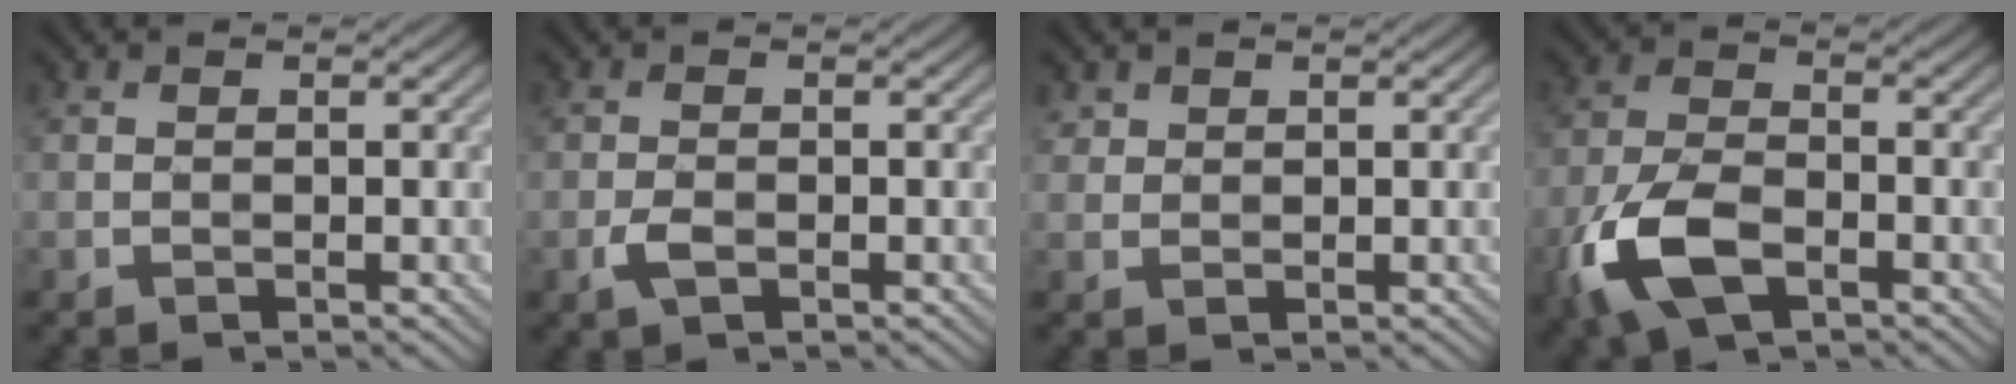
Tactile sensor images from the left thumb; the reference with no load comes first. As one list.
[{"total": 1.9, "force": [-0.8, 0.9, 1.5], "torque": [-0.037, 0.002, -0.017]}, {"total": 1.7, "force": [1.3, 1.1, 0.1], "torque": [-0.006, 0.002, 0.027]}, {"total": 9.1, "force": [-4.3, 4.6, 6.7], "torque": [-0.164, -0.007, -0.096]}]